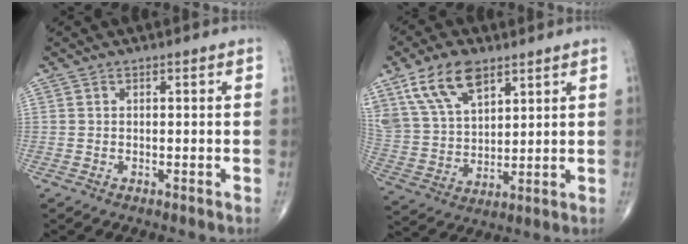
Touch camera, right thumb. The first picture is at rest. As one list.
[{"total": 13.4, "force": [8.0, 6.9, 8.2], "torque": [-0.140, -0.023, 0.162]}]